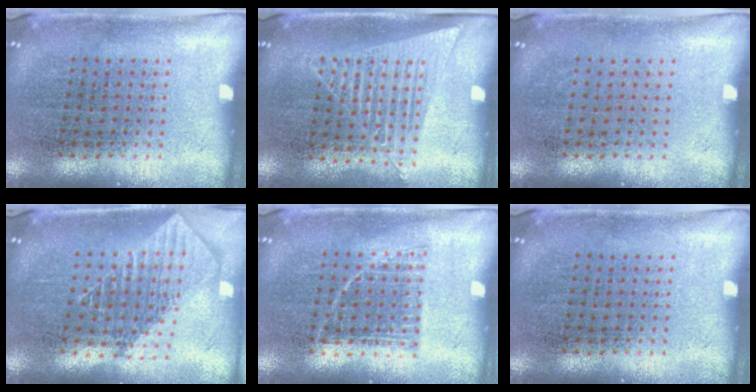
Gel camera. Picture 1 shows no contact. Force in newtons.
{"total": 1.2, "press": 1.2, "slide": 0.4}
{"total": 0.0}
{"total": 1.9, "press": 1.5, "slide": 1.1}
{"total": 0.8, "press": 0.7, "slide": 0.5}
{"total": 0.0}